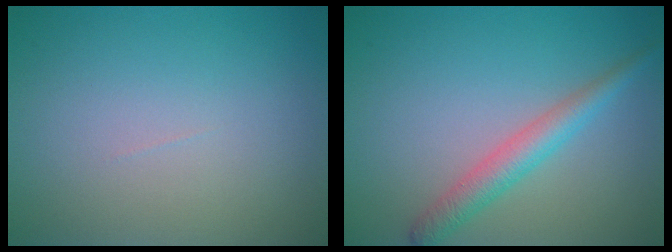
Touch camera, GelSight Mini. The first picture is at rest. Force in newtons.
{"total": 2.8, "press": 2.8, "slide": 0.1}